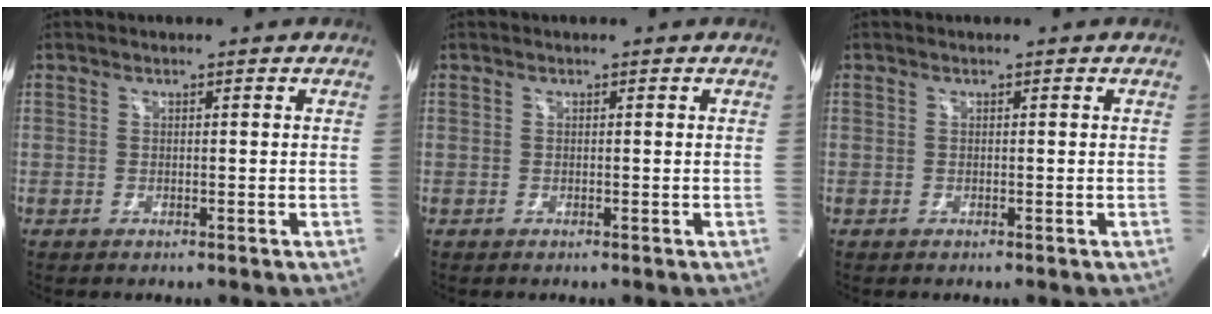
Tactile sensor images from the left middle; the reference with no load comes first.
{"total": 0.0}
{"total": 0.0}